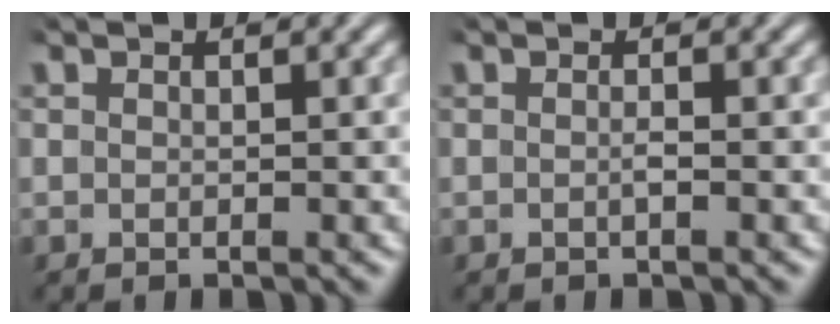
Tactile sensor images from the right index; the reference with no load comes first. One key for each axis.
{"total": 0.6, "fx": -0.4, "fy": 0.0, "fz": 0.4, "tx": -0.009, "ty": 0.002, "tz": -0.010}